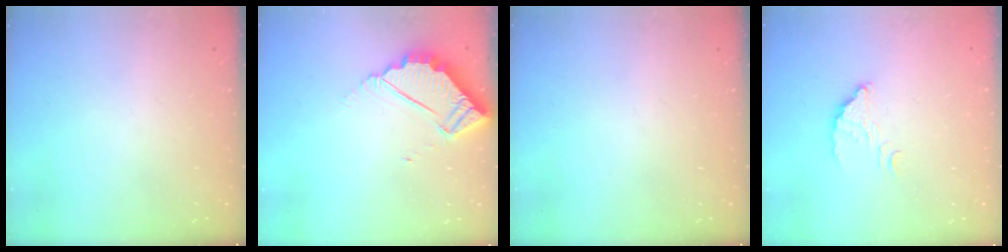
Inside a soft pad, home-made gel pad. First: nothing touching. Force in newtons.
{"total": 4.1, "press": 4.1, "slide": 0.2}
{"total": 0.0}
{"total": 3.6, "press": 3.6, "slide": 0.1}